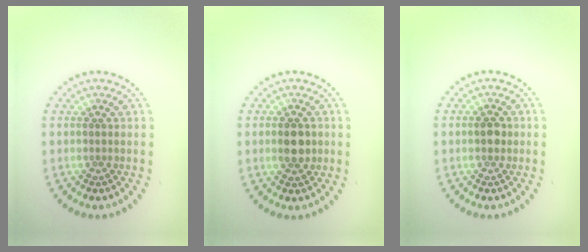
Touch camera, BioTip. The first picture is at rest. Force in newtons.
{"total": 3.0, "press": 3.0, "slide": 0.2}
{"total": 1.4, "press": 1.4, "slide": 0.1}